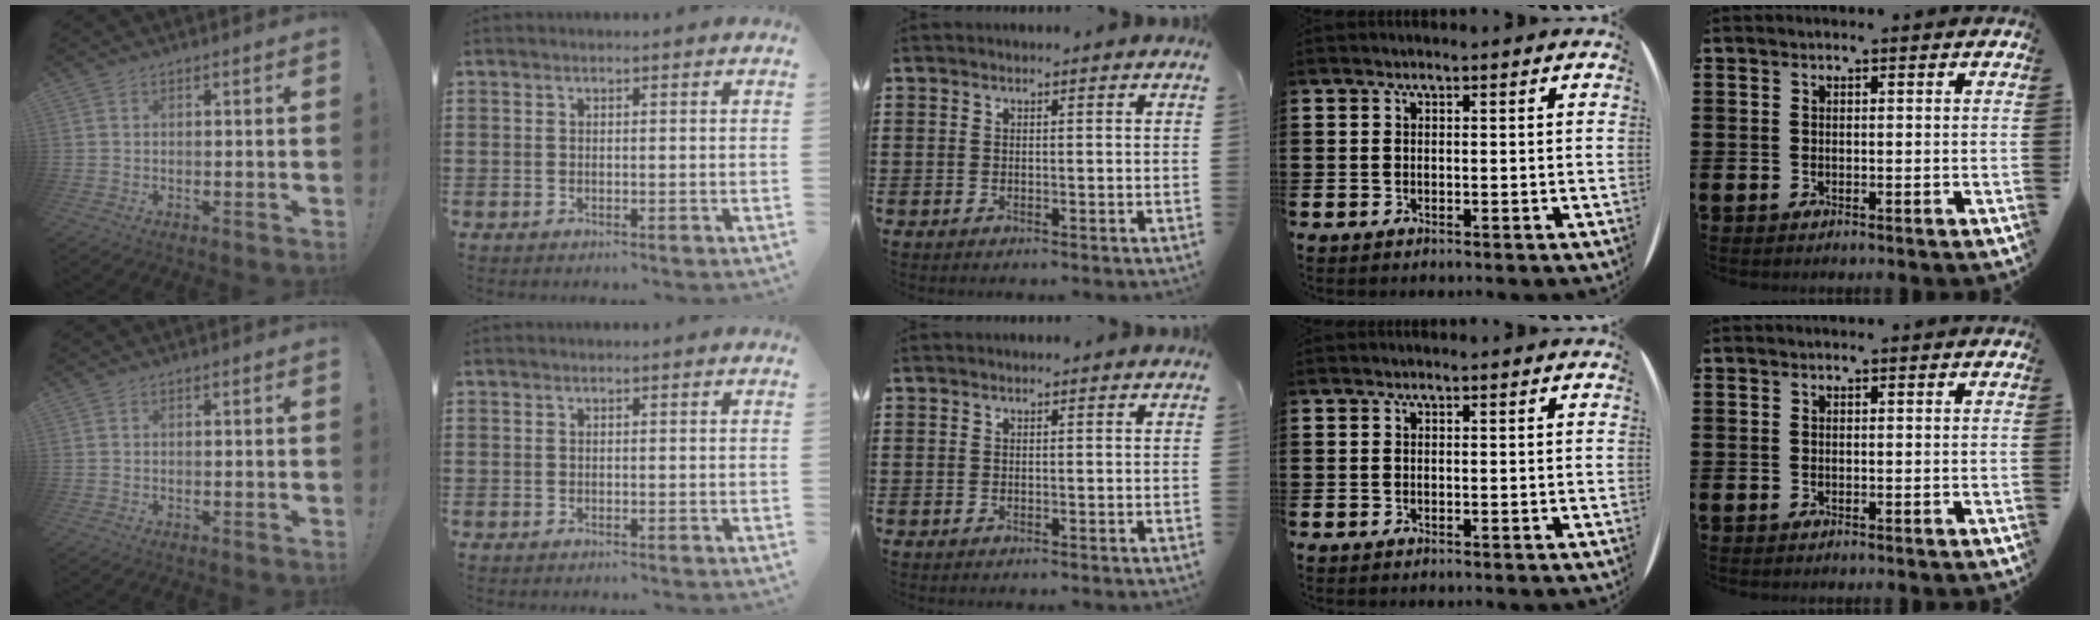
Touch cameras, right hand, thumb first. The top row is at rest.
{}